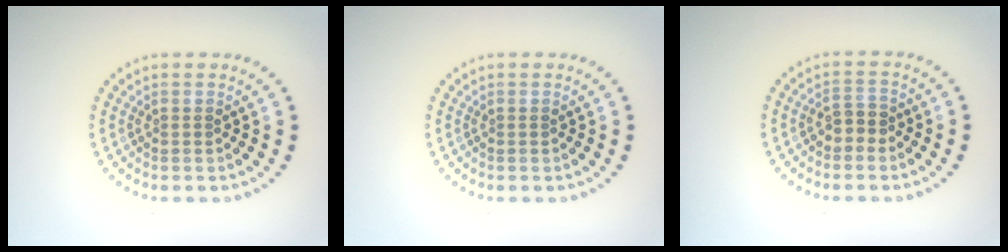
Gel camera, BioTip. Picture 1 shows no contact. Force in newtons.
{"total": 0.0}
{"total": 1.8, "press": 1.7, "slide": 0.7}